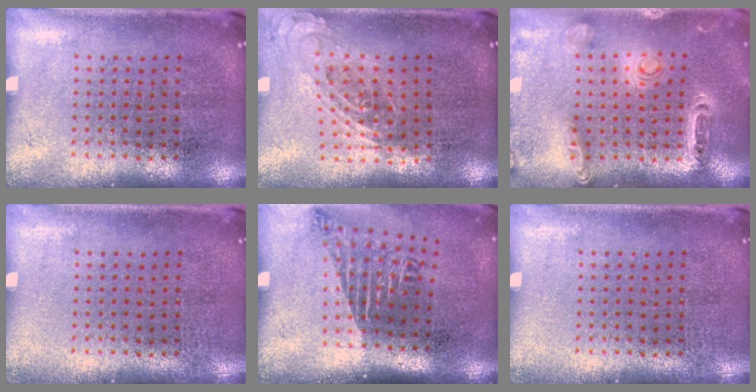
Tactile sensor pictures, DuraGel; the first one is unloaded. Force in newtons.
{"total": 0.9, "press": 0.8, "slide": 0.3}
{"total": 1.5, "press": 1.4, "slide": 0.2}
{"total": 0.0}
{"total": 1.8, "press": 1.1, "slide": 1.4}
{"total": 0.0}